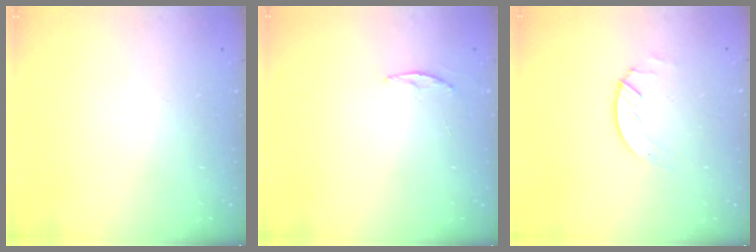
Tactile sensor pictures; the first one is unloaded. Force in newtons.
{"total": 3.3, "press": 3.3, "slide": 0.4}
{"total": 2.0, "press": 2.0, "slide": 0.2}